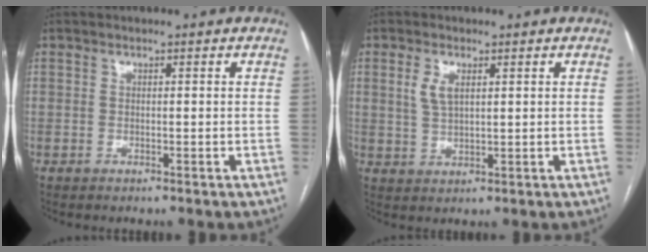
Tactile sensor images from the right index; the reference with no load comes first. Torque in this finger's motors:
{"motor_torque": [0.34, 0.33, 0.07, 0.03]}